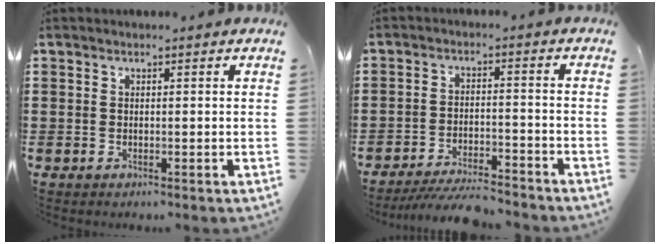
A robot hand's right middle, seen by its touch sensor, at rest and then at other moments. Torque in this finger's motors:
{"motor_torque": [0.36, -0.12, 0.13, 0.05]}